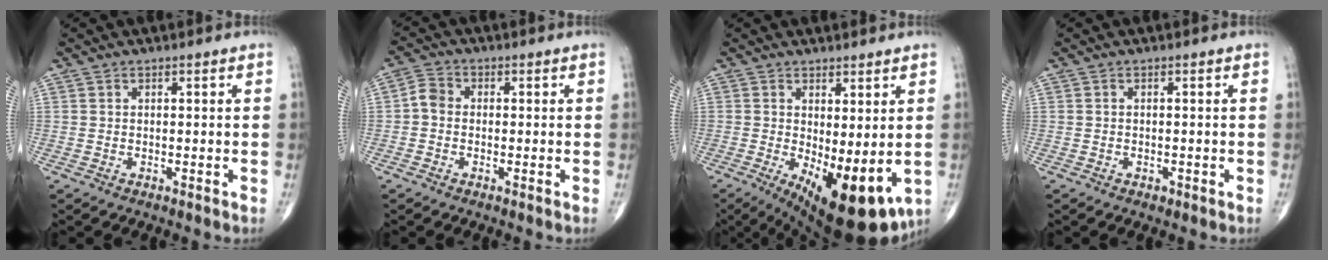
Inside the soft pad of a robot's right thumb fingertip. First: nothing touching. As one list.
[{"total": 3.0, "force": [-0.5, 2.5, 1.7], "torque": [-0.022, 0.011, -0.018]}, {"total": 13.7, "force": [-2.4, 5.3, 12.4], "torque": [-0.173, -0.026, -0.016]}, {"total": 0.6, "force": [-0.3, 0.4, 0.3], "torque": [0.001, 0.001, -0.005]}]